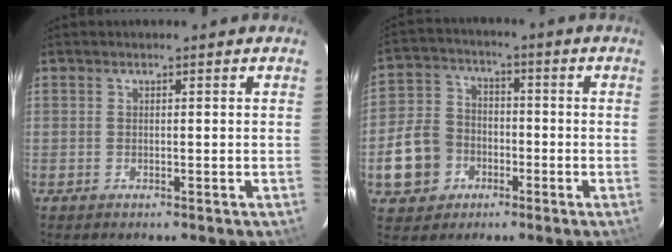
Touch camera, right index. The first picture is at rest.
{"total": 11.0, "force": [-3.9, 9.4, 4.3], "torque": [-0.126, 0.030, -0.056]}